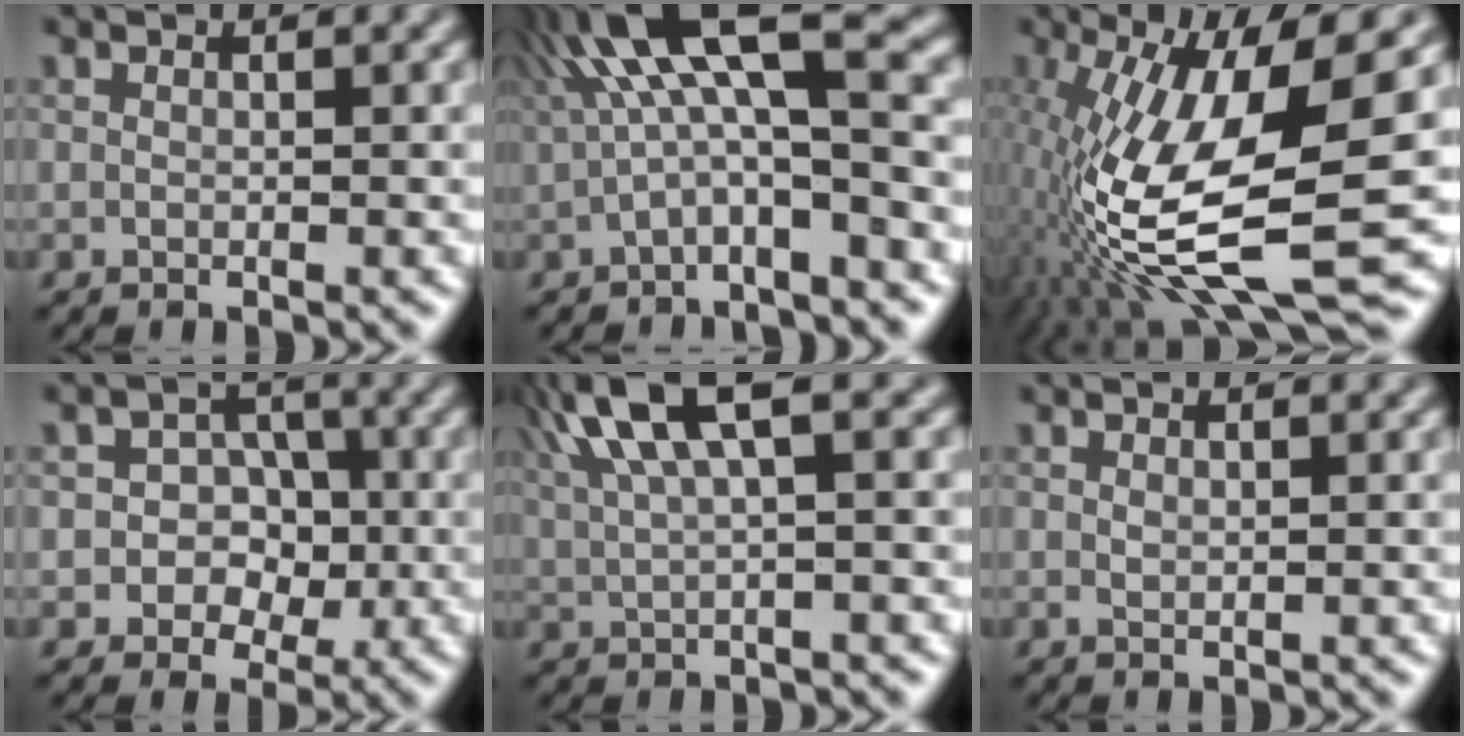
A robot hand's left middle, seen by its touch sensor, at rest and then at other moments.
{"total": 9.4, "force": [1.5, 2.8, 8.9], "torque": [-0.157, 0.024, 0.014]}
{"total": 15.9, "force": [-1.8, 4.4, 15.2], "torque": [-0.308, -0.006, -0.022]}
{"total": 6.1, "force": [-1.2, 5.4, 2.4], "torque": [-0.019, 0.021, -0.041]}
{"total": 7.1, "force": [3.5, 2.0, 5.9], "torque": [-0.122, 0.022, 0.069]}
{"total": 0.7, "force": [0.2, 0.4, 0.5], "torque": [-0.009, 0.000, 0.004]}